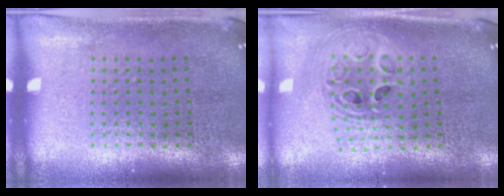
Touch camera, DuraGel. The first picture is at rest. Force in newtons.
{"total": 2.1, "press": 1.7, "slide": 1.2}